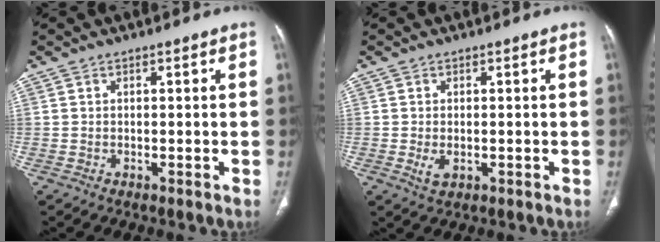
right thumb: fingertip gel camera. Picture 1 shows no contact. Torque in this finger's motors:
{"motor_torque": [-0.51, 0.32, 0.41, 0.20, 0.14]}